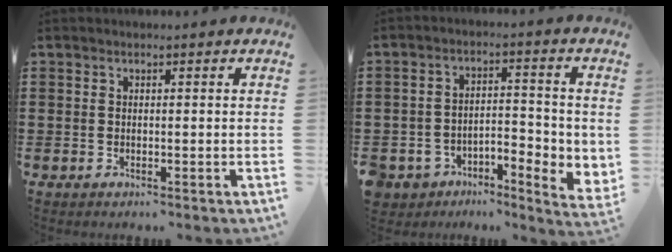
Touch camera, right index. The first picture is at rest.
{"total": 4.4, "force": [-3.0, 2.4, 2.1], "torque": [-0.046, 0.007, -0.062]}